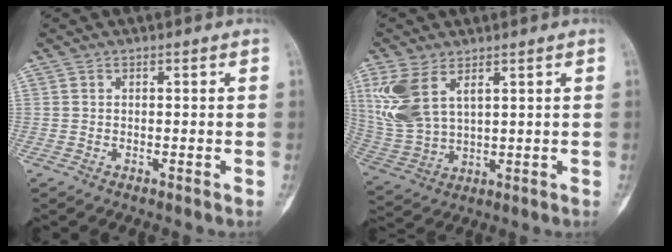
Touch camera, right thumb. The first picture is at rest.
{"total": 11.1, "force": [4.9, 6.0, 7.9], "torque": [-0.176, -0.005, 0.116]}